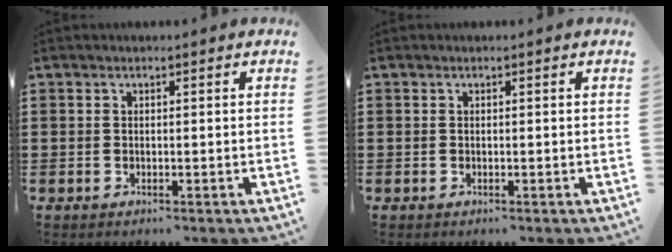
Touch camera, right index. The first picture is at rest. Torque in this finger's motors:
{"motor_torque": [1.09, 1.05, -0.01, 0.00]}